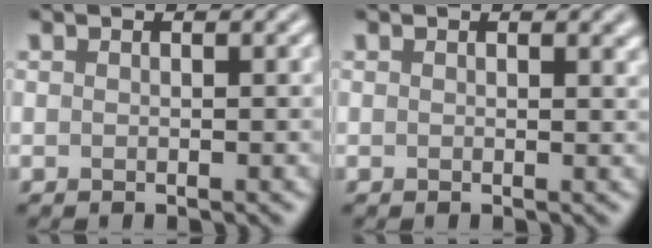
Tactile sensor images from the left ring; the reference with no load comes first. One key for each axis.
{"total": 0.9, "fx": 0.6, "fy": 0.2, "fz": 0.6, "tx": -0.002, "ty": 0.001, "tz": 0.009}